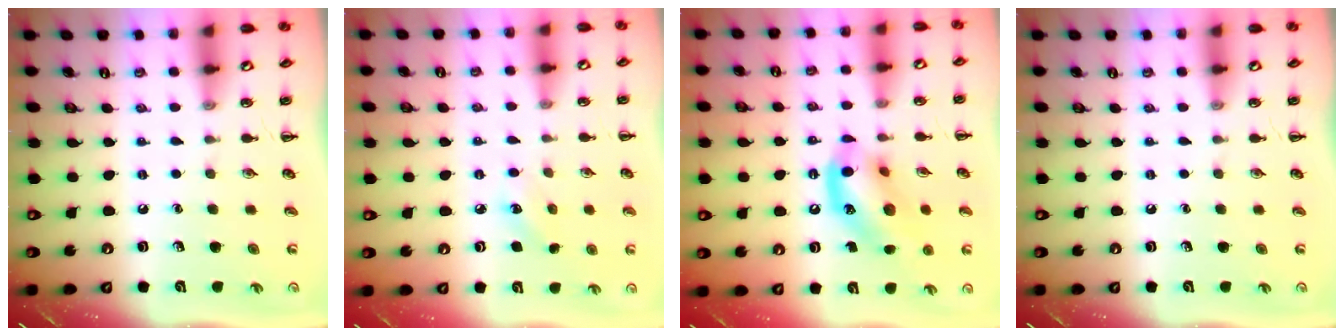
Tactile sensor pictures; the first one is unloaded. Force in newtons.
{"total": 5.1, "press": 4.9, "slide": 1.4}
{"total": 13.3, "press": 12.9, "slide": 3.1}
{"total": 0.0}